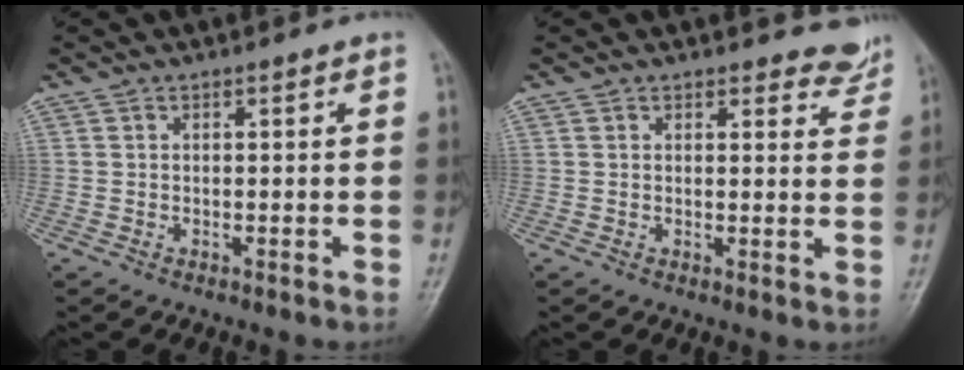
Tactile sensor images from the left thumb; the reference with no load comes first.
{"total": 4.1, "force": [3.8, 1.5, 0.2], "torque": [0.028, -0.028, 0.027]}